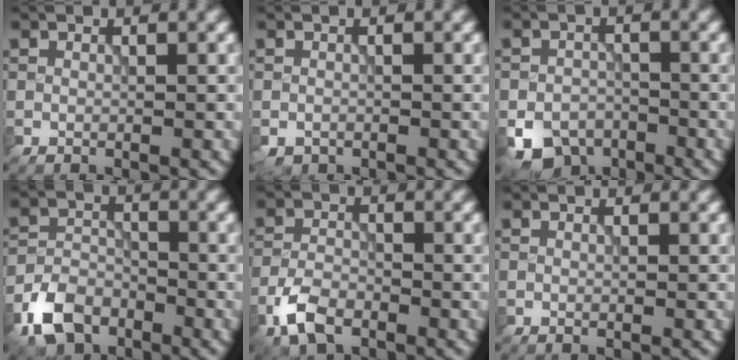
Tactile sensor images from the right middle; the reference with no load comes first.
{"total": 1.3, "force": [-0.8, 0.9, 0.4], "torque": [-0.006, -0.006, -0.018]}
{"total": 5.5, "force": [-3.4, 3.7, 2.1], "torque": [-0.031, -0.009, -0.060]}
{"total": 5.6, "force": [-3.7, 3.3, 2.6], "torque": [-0.054, -0.002, -0.075]}
{"total": 3.9, "force": [-2.6, 2.0, 2.2], "torque": [-0.044, -0.002, -0.059]}
{"total": 0.0}